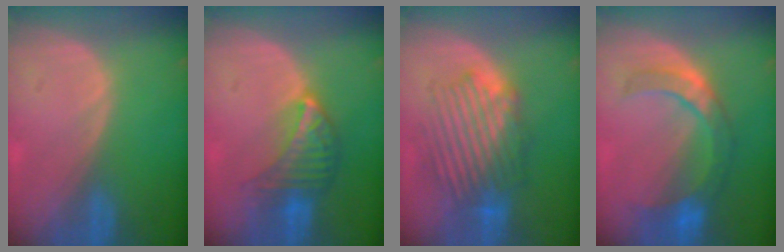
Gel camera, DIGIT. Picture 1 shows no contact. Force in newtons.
{"total": 7.1, "press": 6.4, "slide": 3.1}
{"total": 8.8, "press": 8.5, "slide": 2.2}
{"total": 7.9, "press": 7.4, "slide": 2.6}